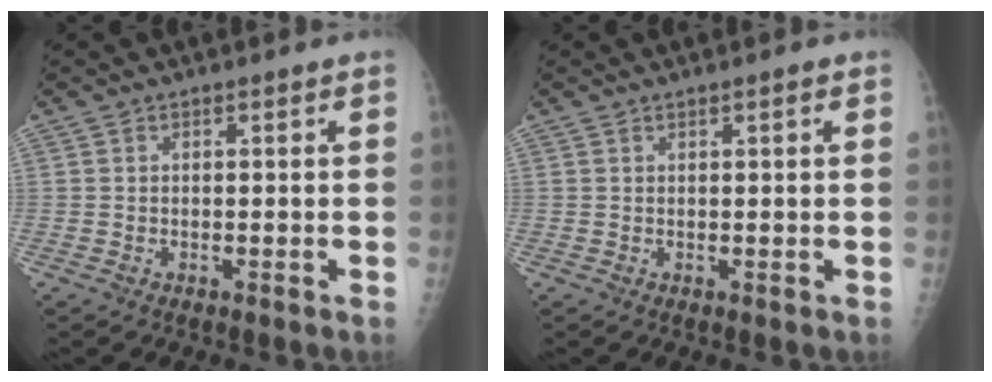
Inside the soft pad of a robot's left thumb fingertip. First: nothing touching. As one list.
[{"total": 0.9, "force": [0.4, 0.1, 0.7], "torque": [-0.011, 0.000, 0.006]}]